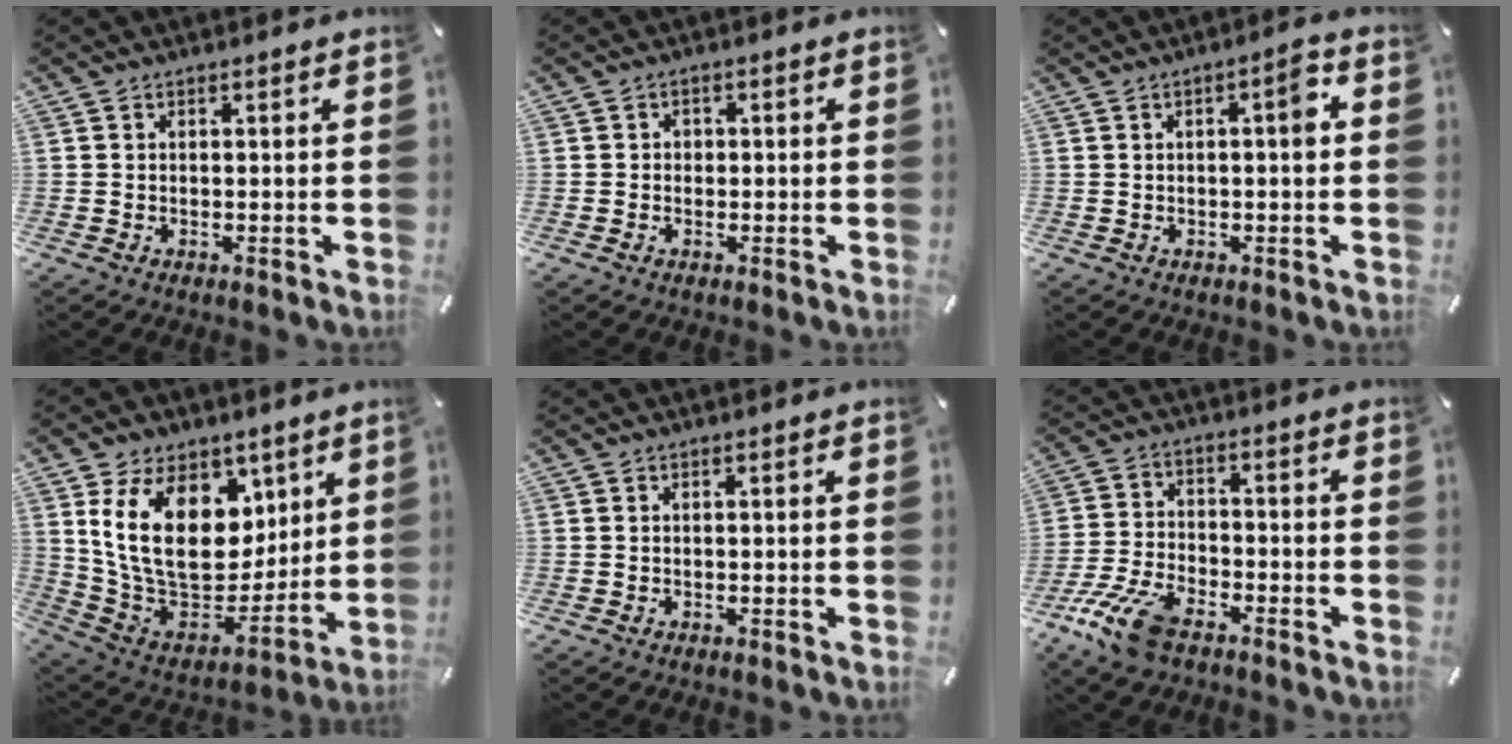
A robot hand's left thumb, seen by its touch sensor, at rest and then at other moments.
{"total": 1.8, "force": [-0.7, 1.5, 0.5], "torque": [-0.009, 0.007, -0.018]}
{"total": 4.3, "force": [0.3, 0.9, 4.2], "torque": [-0.050, -0.001, -0.007]}
{"total": 21.1, "force": [7.2, 14.8, 13.1], "torque": [-0.242, -0.052, 0.132]}
{"total": 0.0}
{"total": 10.7, "force": [-7.3, 4.7, 6.4], "torque": [-0.136, 0.030, -0.138]}